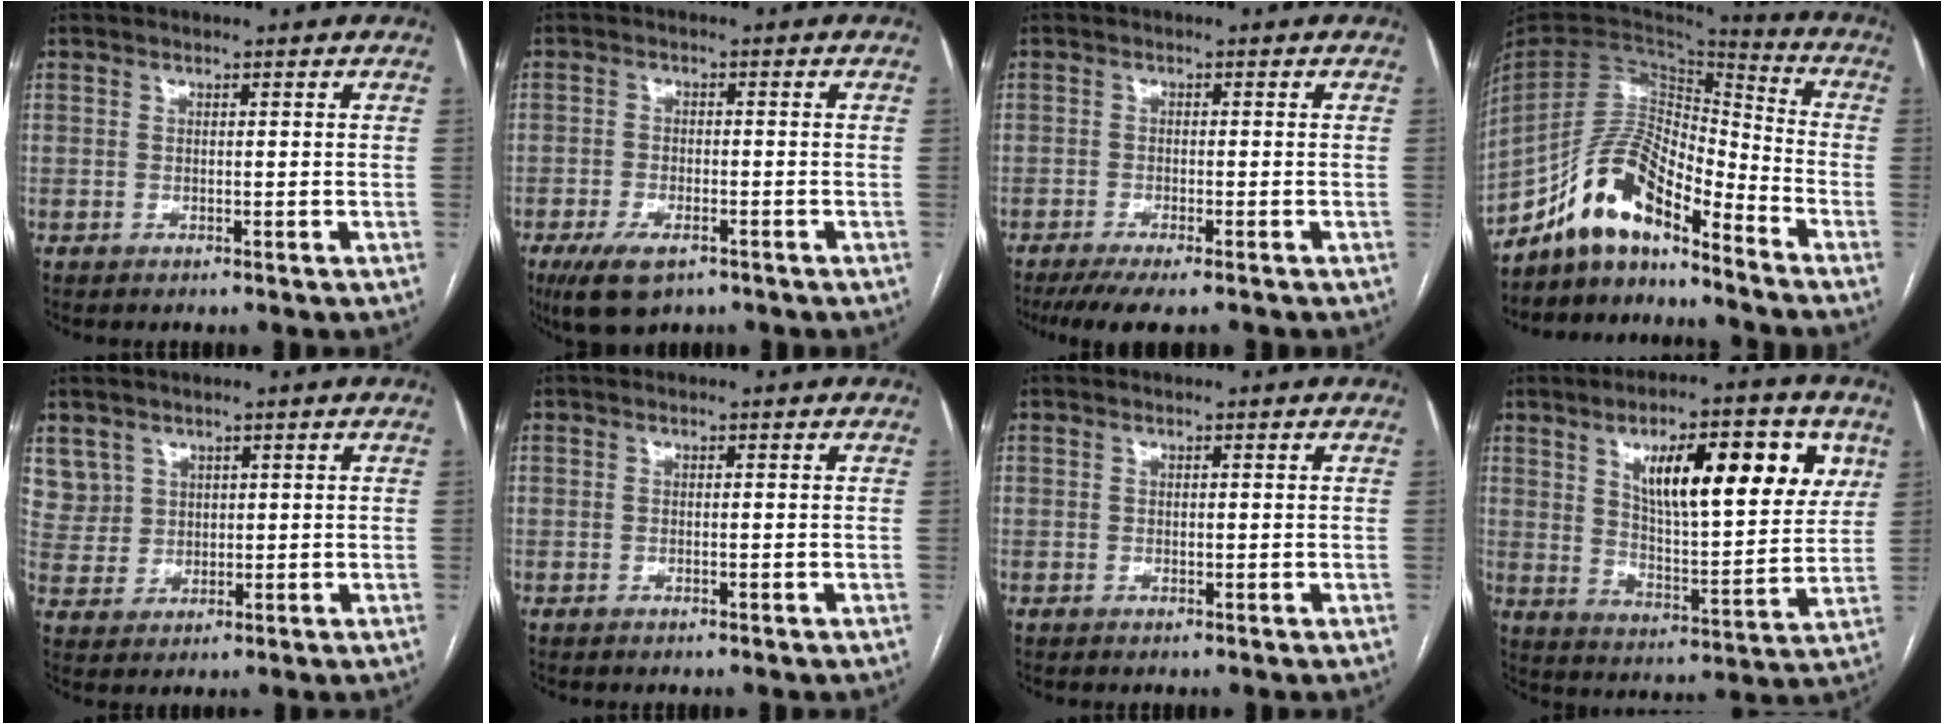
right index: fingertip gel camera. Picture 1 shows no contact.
{"total": 6.4, "force": [-4.0, 2.7, 4.1], "torque": [-0.081, -0.008, -0.065]}
{"total": 7.3, "force": [-6.1, 0.8, 4.0], "torque": [-0.057, -0.014, -0.098]}
{"total": 13.1, "force": [-10.5, 3.4, 7.0], "torque": [-0.135, 0.032, -0.193]}
{"total": 5.7, "force": [3.1, 4.7, 0.0], "torque": [0.004, 0.008, 0.071]}
{"total": 0.0}
{"total": 0.0}
{"total": 17.8, "force": [7.5, 5.2, 15.2], "torque": [-0.225, 0.009, 0.120]}